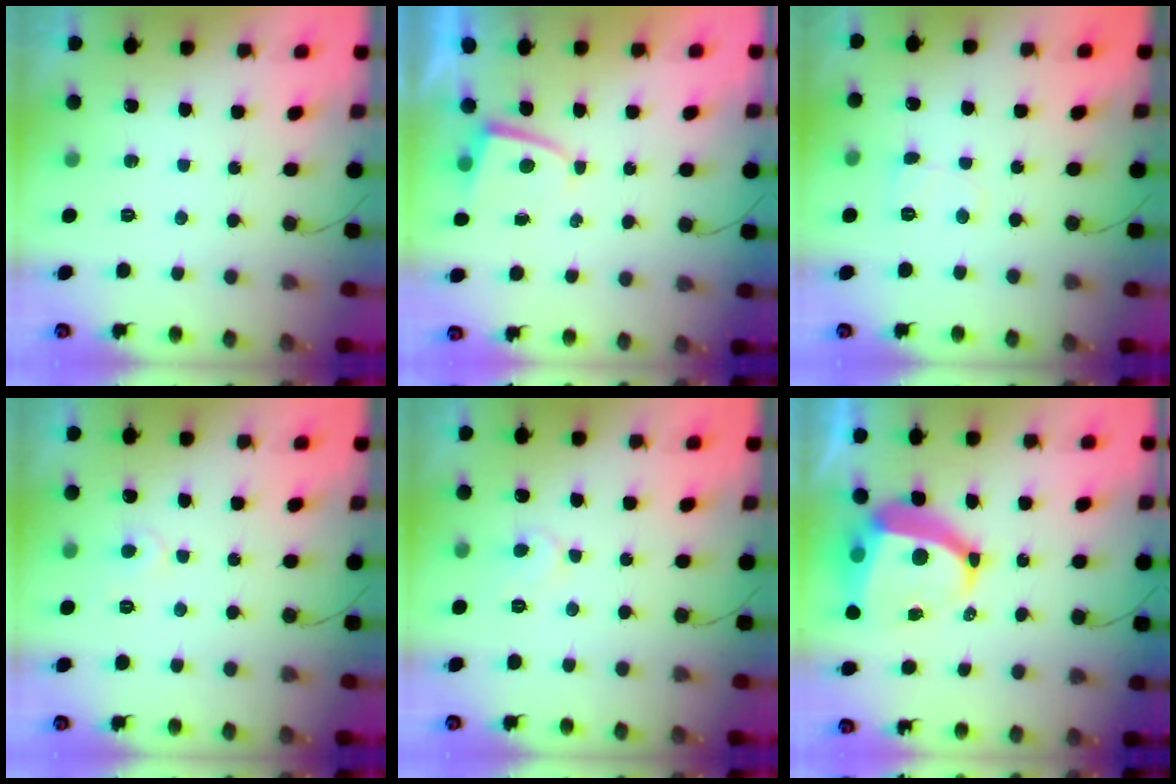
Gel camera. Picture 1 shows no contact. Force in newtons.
{"total": 1.2, "press": 1.2, "slide": 0.2}
{"total": 4.3, "press": 4.3, "slide": 0.5}
{"total": 3.8, "press": 3.7, "slide": 0.5}
{"total": 5.5, "press": 5.5, "slide": 0.4}
{"total": 13.1, "press": 13.0, "slide": 1.7}